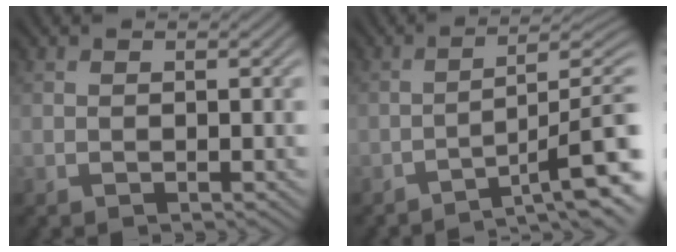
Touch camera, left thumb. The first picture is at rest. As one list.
[{"total": 10.5, "force": [-6.2, 1.7, 8.3], "torque": [-0.115, 0.014, -0.090]}]